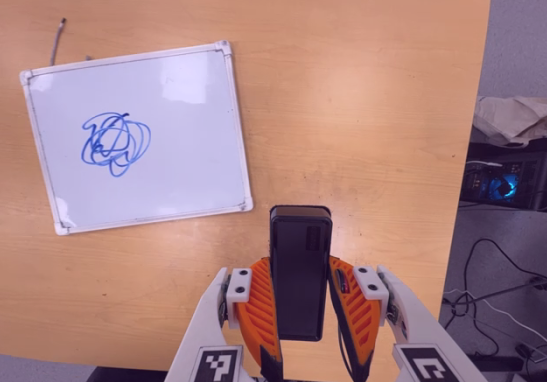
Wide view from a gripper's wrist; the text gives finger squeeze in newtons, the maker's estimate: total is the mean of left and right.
{"total": 4.4, "left": 2.8, "right": 6.0}